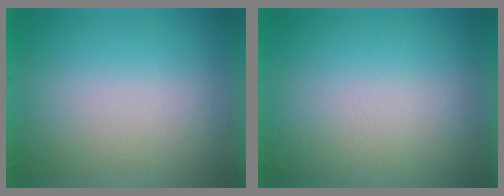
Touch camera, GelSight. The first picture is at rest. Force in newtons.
{"total": 3.0}